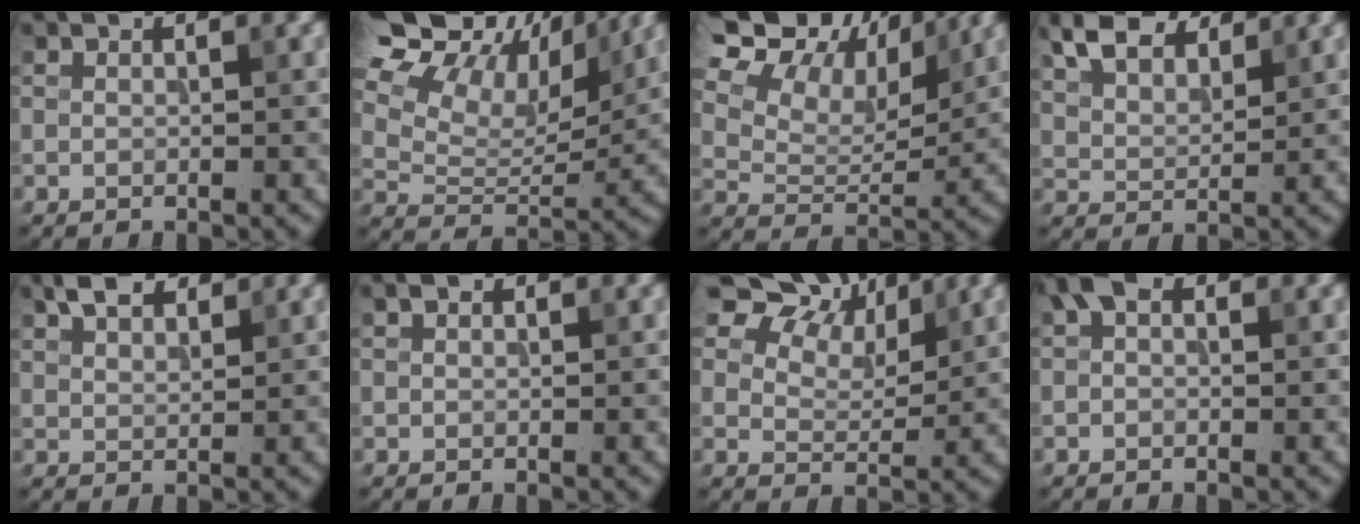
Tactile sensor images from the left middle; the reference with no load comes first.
{"total": 14.3, "force": [9.9, 6.9, 7.7], "torque": [-0.171, 0.047, 0.147]}
{"total": 14.1, "force": [8.6, 8.1, 7.6], "torque": [-0.151, 0.044, 0.134]}
{"total": 6.8, "force": [5.0, 2.9, 3.6], "torque": [-0.083, 0.018, 0.086]}
{"total": 3.2, "force": [2.4, 1.5, 1.7], "torque": [-0.037, 0.009, 0.046]}
{"total": 0.6, "force": [0.4, 0.4, 0.3], "torque": [-0.005, 0.002, 0.006]}
{"total": 7.9, "force": [5.9, 3.8, 3.6], "torque": [-0.068, -0.006, 0.098]}
{"total": 1.6, "force": [0.4, 1.1, 1.1], "torque": [-0.017, 0.006, 0.000]}